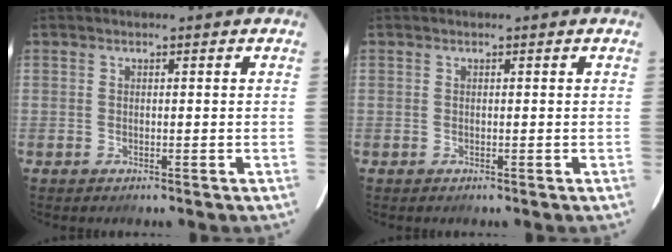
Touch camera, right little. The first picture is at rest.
{"total": 0.0}